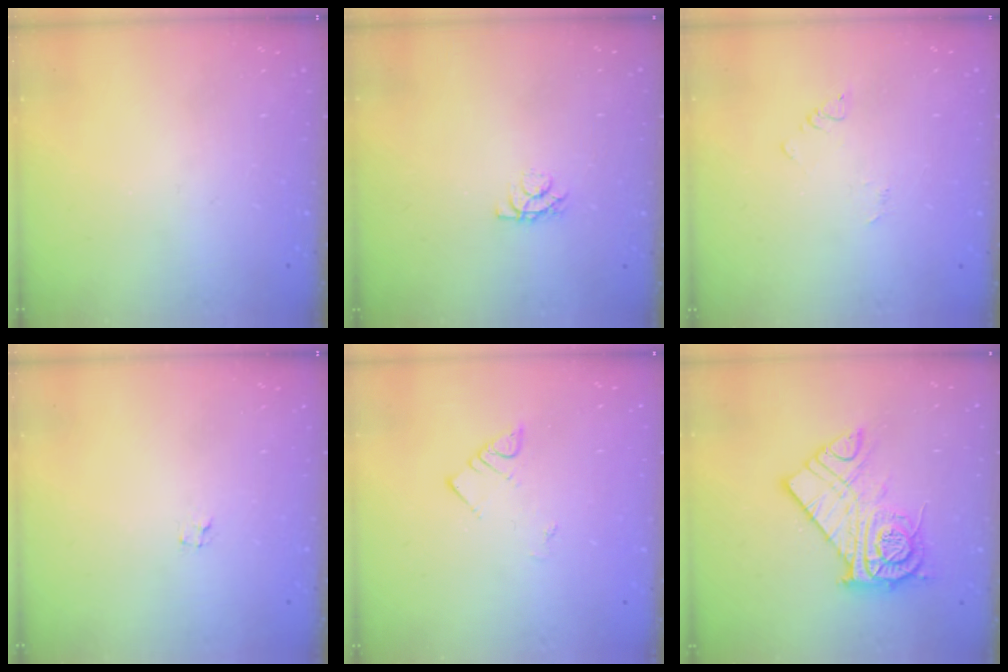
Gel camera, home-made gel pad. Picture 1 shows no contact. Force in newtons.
{"total": 4.2, "press": 4.2, "slide": 0.5}
{"total": 2.4, "press": 2.4, "slide": 0.3}
{"total": 1.2, "press": 1.2, "slide": 0.1}
{"total": 3.6, "press": 3.6, "slide": 0.6}
{"total": 14.0, "press": 13.9, "slide": 1.4}